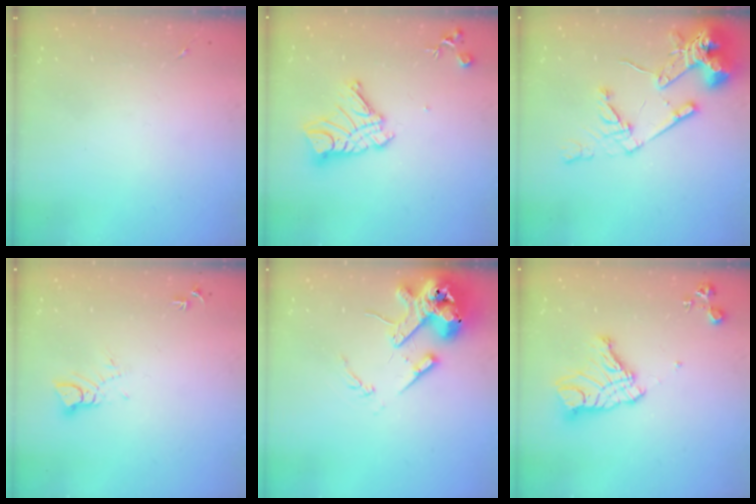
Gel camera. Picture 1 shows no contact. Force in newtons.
{"total": 13.7, "press": 13.6, "slide": 1.2}
{"total": 16.7, "press": 16.5, "slide": 2.1}
{"total": 3.8, "press": 3.8, "slide": 0.2}
{"total": 16.3, "press": 16.0, "slide": 2.6}
{"total": 14.4, "press": 14.3, "slide": 1.3}